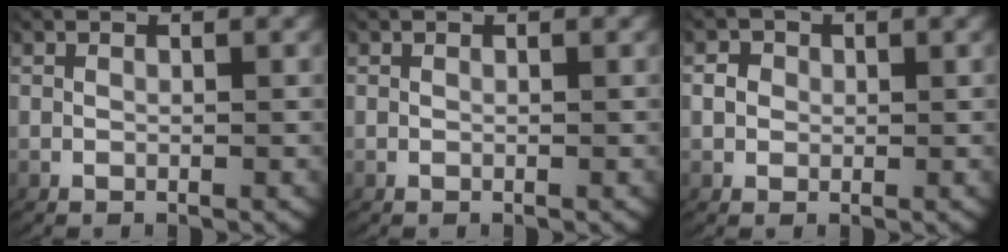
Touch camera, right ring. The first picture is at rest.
{"total": 0.0}
{"total": 1.8, "force": [0.2, 1.7, 0.5], "torque": [-0.016, -0.002, 0.004]}